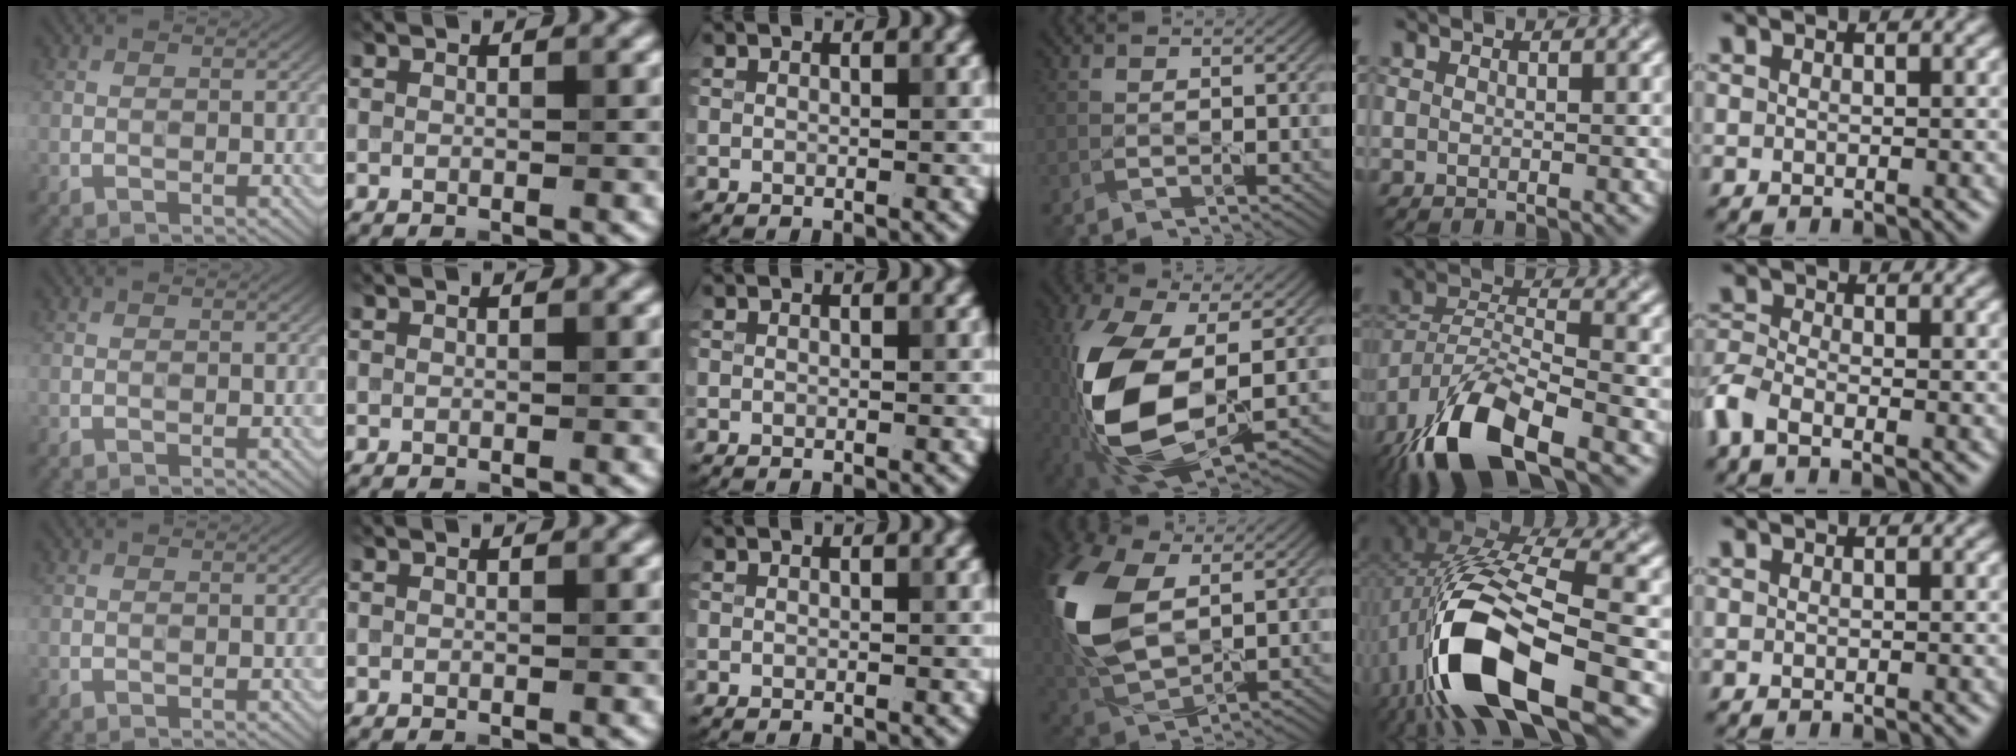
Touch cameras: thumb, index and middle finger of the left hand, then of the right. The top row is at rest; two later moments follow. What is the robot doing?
{"motion": "lift_and_place", "object": "knife"}